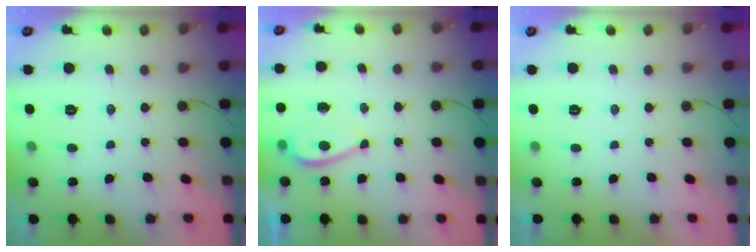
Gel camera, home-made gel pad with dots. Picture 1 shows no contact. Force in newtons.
{"total": 4.3, "press": 3.7, "slide": 2.1}
{"total": 2.2, "press": 2.2, "slide": 0.3}